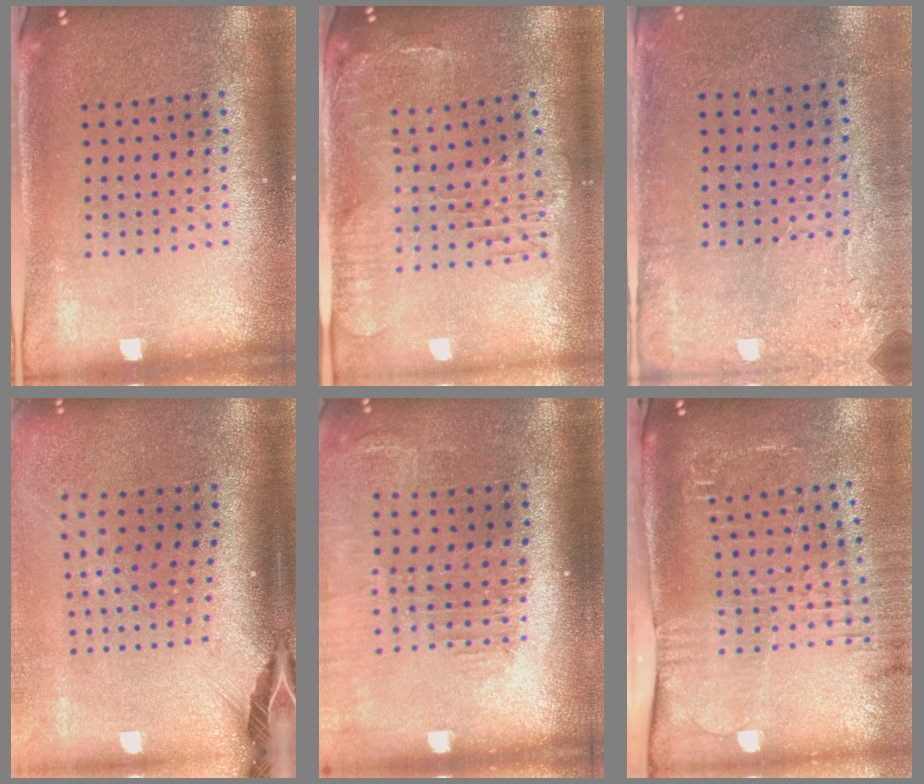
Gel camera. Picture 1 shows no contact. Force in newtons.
{"total": 1.4, "press": 1.4, "slide": 0.4}
{"total": 2.8, "press": 2.3, "slide": 1.6}
{"total": 2.6, "press": 1.8, "slide": 1.8}
{"total": 1.6, "press": 1.5, "slide": 0.6}
{"total": 2.6, "press": 2.1, "slide": 1.5}